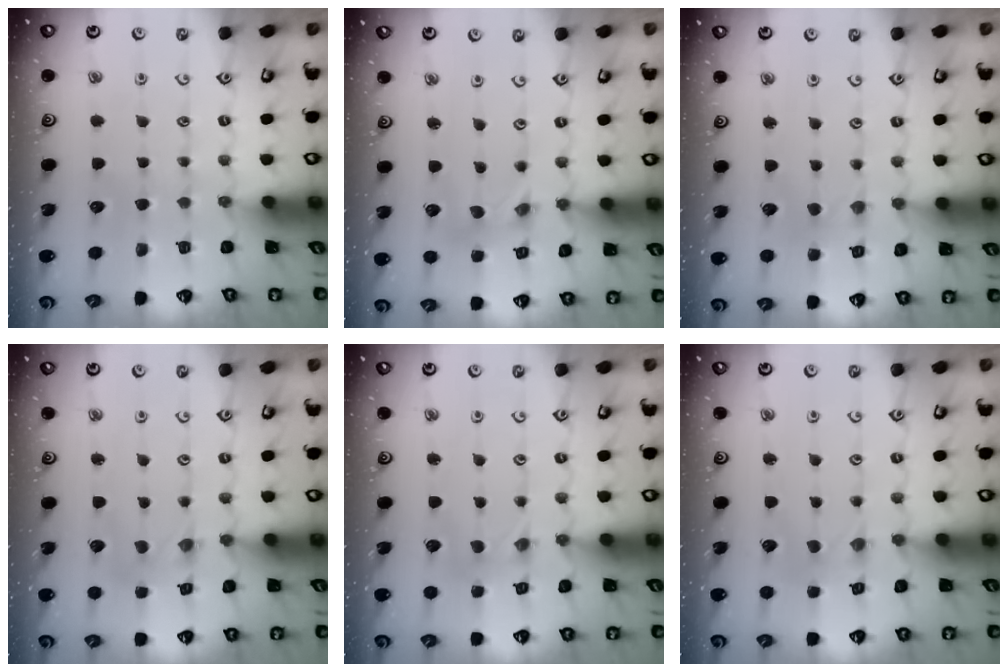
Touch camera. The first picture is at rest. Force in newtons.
{"total": 0.9, "press": 0.8, "slide": 0.3}
{"total": 1.2, "press": 1.2, "slide": 0.3}
{"total": 1.0, "press": 1.0, "slide": 0.2}
{"total": 2.1, "press": 2.0, "slide": 0.4}
{"total": 0.0}